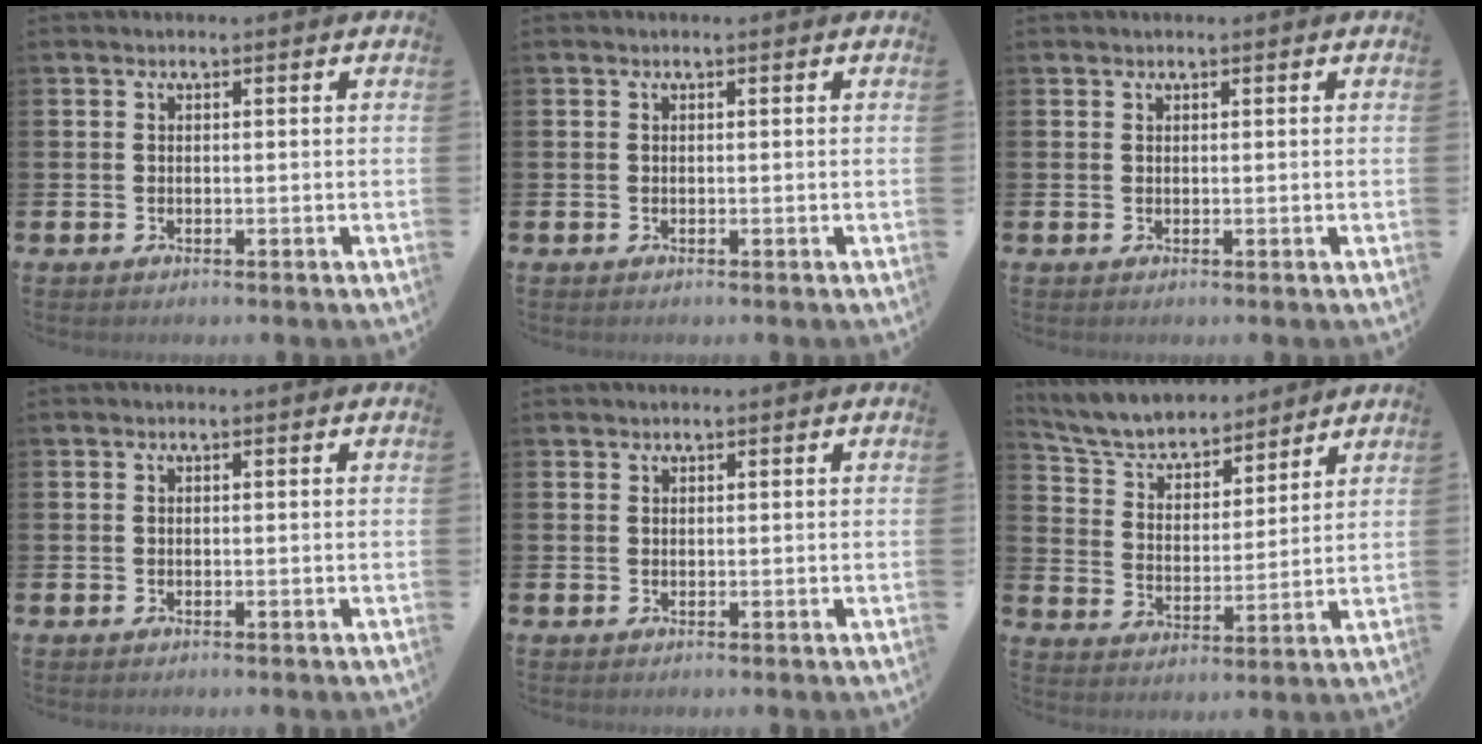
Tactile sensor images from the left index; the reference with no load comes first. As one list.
[{"total": 0.0}, {"total": 0.6, "force": [0.6, 0.2, -0.1], "torque": [0.001, 0.002, 0.010]}, {"total": 0.0}, {"total": 0.9, "force": [0.8, 0.3, -0.1], "torque": [0.010, 0.000, 0.014]}, {"total": 6.4, "force": [6.1, 1.9, 1.1], "torque": [-0.060, -0.043, 0.106]}]